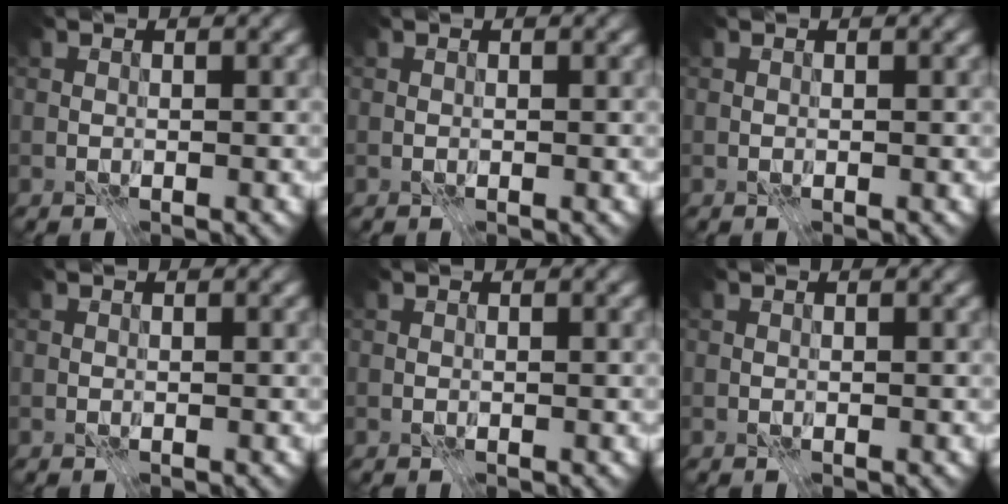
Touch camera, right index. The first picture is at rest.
{"total": 0.0}
{"total": 0.0}
{"total": 0.0}
{"total": 0.0}
{"total": 0.0}